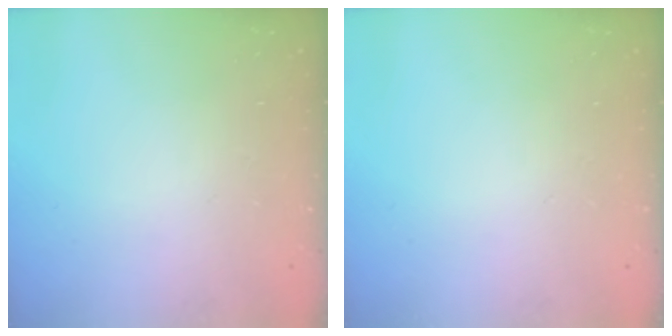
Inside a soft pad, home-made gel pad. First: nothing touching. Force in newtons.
{"total": 0.0}